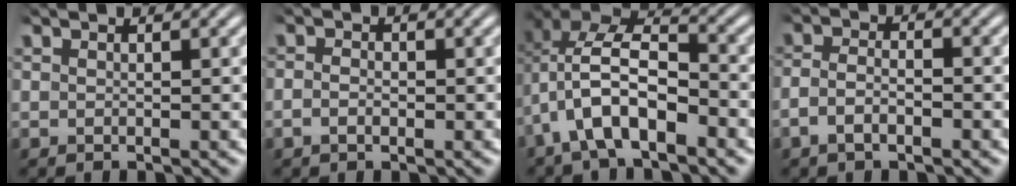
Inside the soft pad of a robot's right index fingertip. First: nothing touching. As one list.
[{"total": 1.1, "force": [-0.6, 0.6, 0.7], "torque": [-0.018, -0.002, -0.014]}, {"total": 8.5, "force": [0.0, 6.1, 5.9], "torque": [-0.123, -0.014, -0.008]}, {"total": 2.8, "force": [-1.5, 1.6, 1.8], "torque": [-0.045, -0.002, -0.026]}]